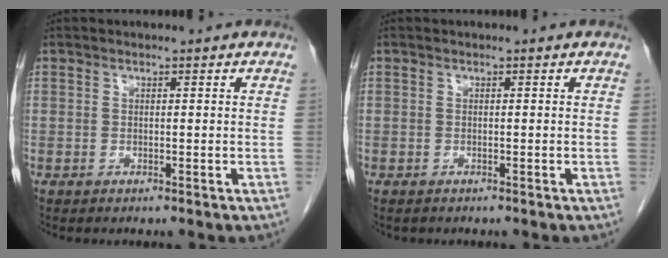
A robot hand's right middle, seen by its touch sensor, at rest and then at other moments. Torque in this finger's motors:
{"motor_torque": [0.78, -0.74, 0.09, 0.09]}